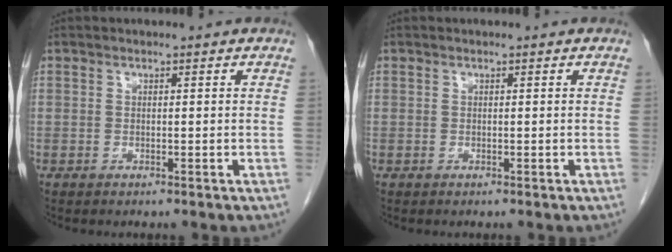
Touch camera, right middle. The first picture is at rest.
{"total": 0.0}